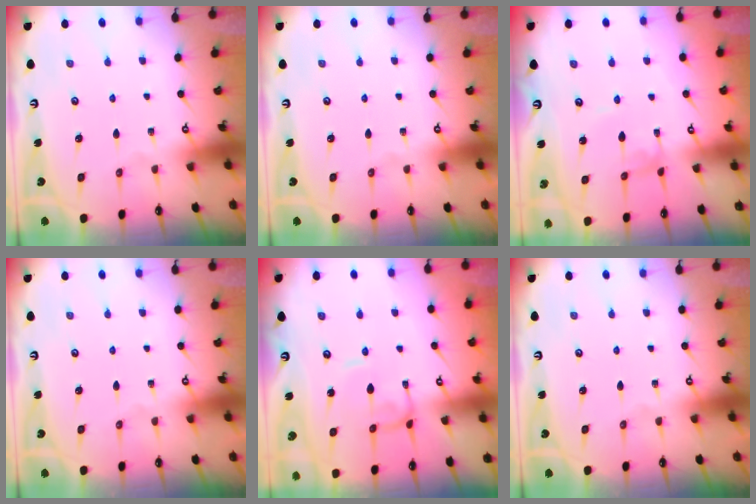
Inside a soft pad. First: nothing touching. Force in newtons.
{"total": 0.0}
{"total": 2.6, "press": 2.6, "slide": 0.0}
{"total": 0.0}
{"total": 1.6, "press": 1.5, "slide": 0.1}
{"total": 0.0}